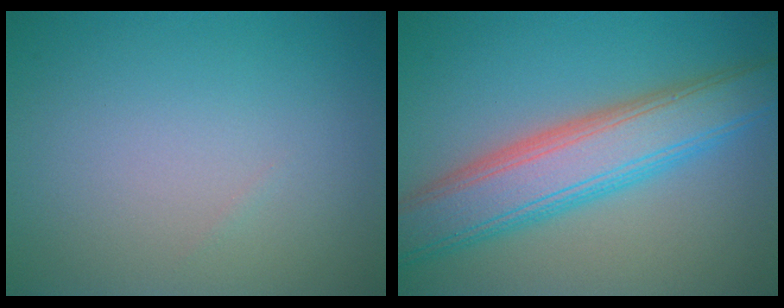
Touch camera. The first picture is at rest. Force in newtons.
{"total": 7.9, "press": 7.9, "slide": 0.2}